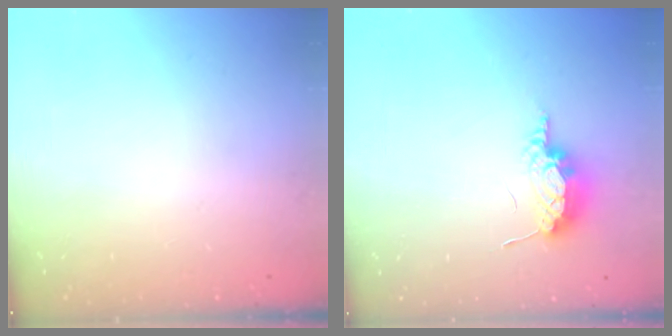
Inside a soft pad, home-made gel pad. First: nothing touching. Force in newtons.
{"total": 10.0, "press": 8.6, "slide": 5.1}